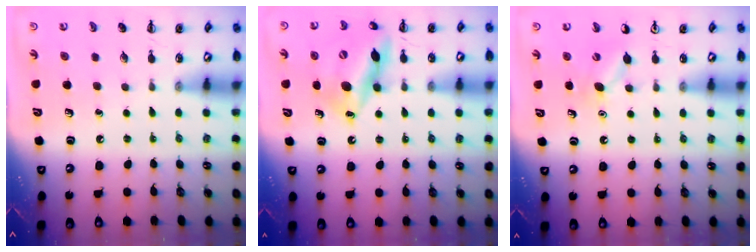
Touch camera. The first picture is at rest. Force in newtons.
{"total": 16.0, "press": 15.7, "slide": 3.1}
{"total": 5.2, "press": 5.0, "slide": 1.4}